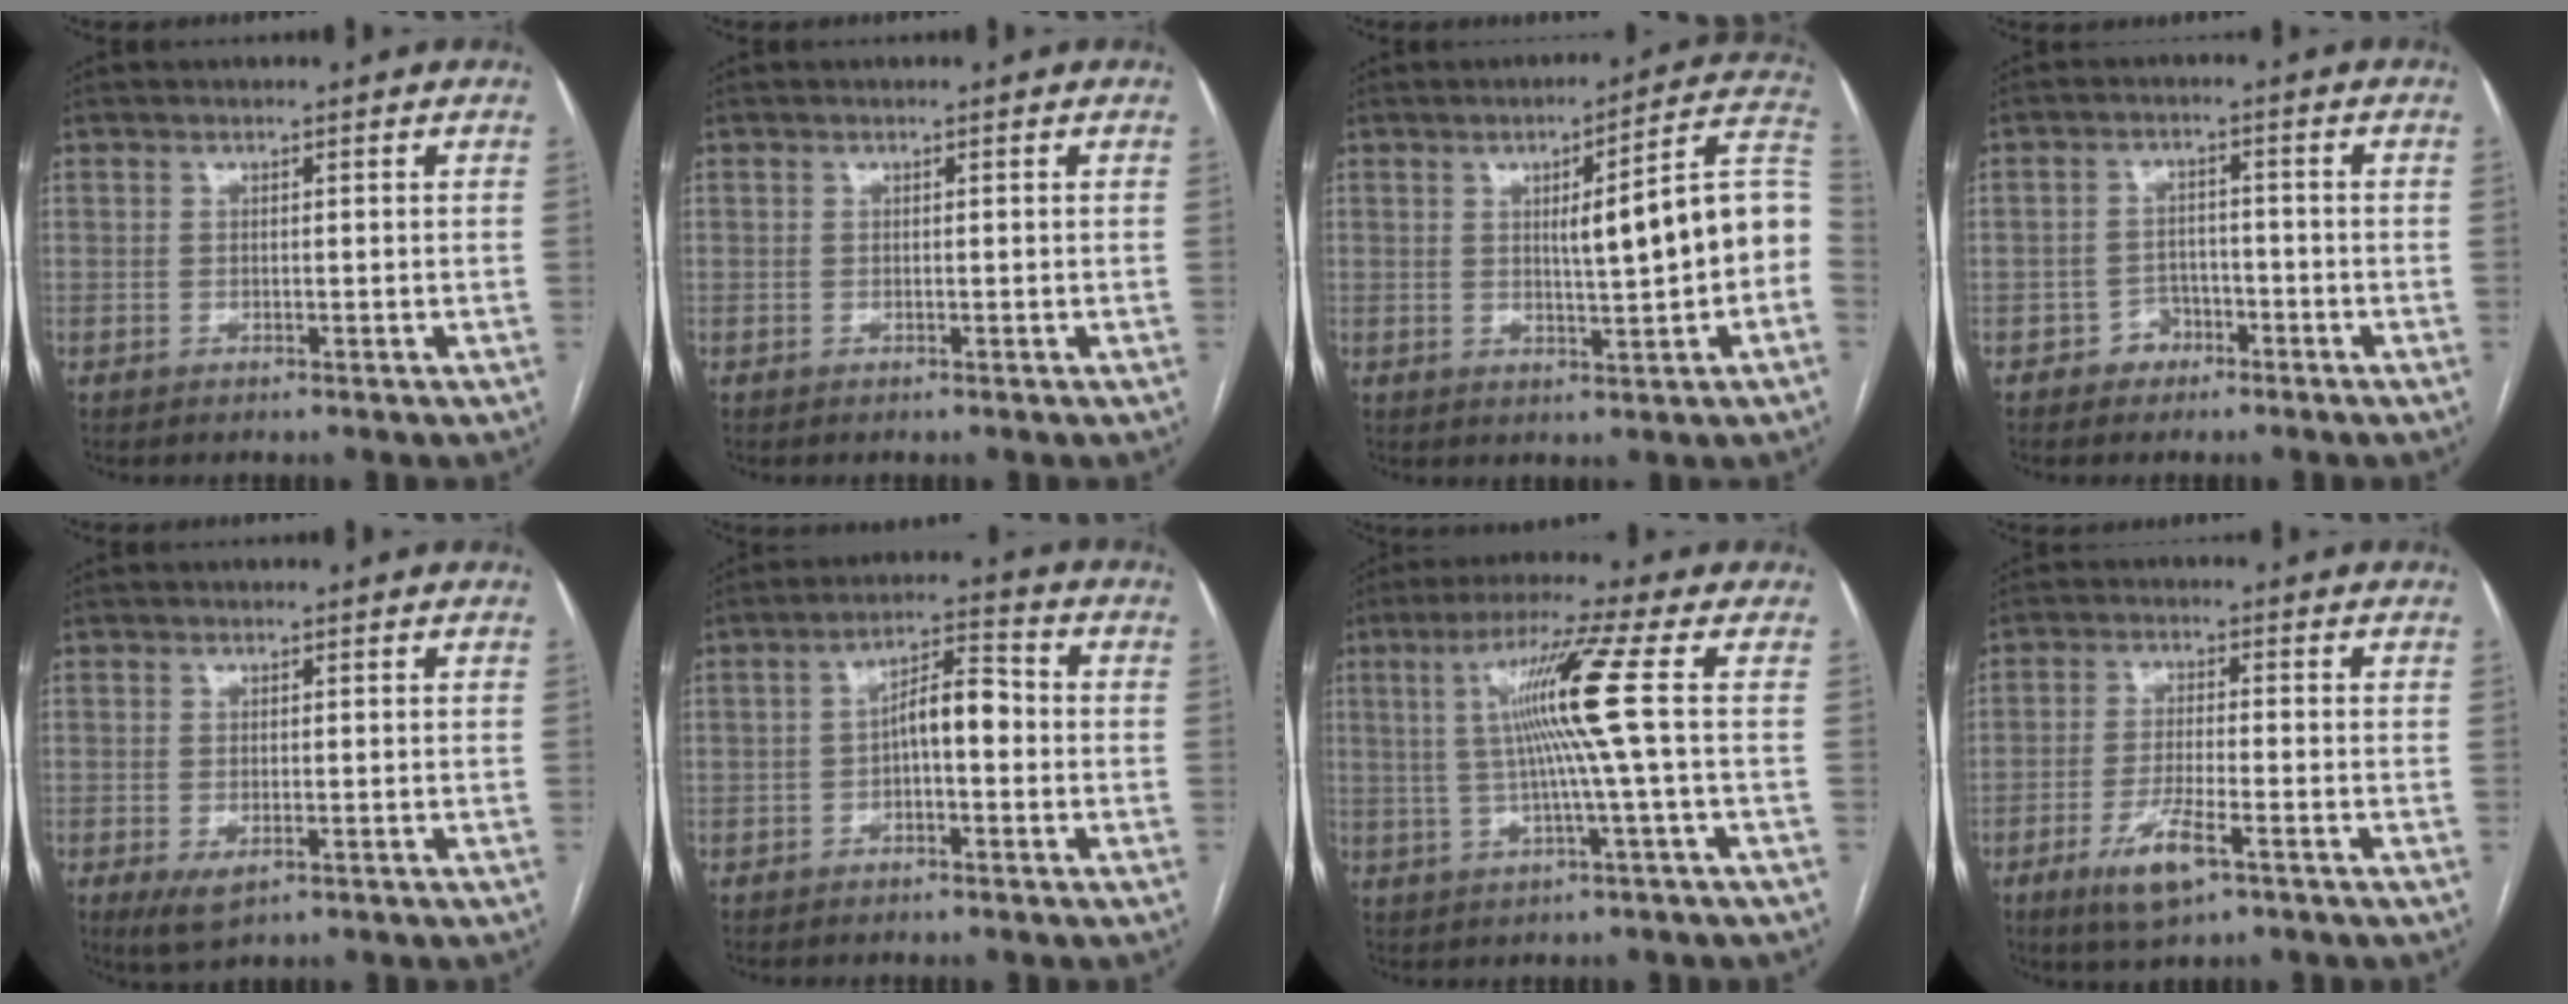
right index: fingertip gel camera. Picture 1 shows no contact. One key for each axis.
{"total": 0.0}
{"total": 12.5, "fx": -0.2, "fy": 1.1, "fz": 12.5, "tx": -0.159, "ty": 0.028, "tz": -0.003}
{"total": 3.4, "fx": -2.0, "fy": 2.6, "fz": 0.6, "tx": -0.002, "ty": 0.013, "tz": -0.032}
{"total": 3.4, "fx": -1.4, "fy": 1.4, "fz": 2.7, "tx": -0.052, "ty": -0.008, "tz": -0.014}
{"total": 6.1, "fx": -0.7, "fy": 2.1, "fz": 5.7, "tx": -0.097, "ty": 0.029, "tz": -0.013}
{"total": 9.9, "fx": 1.1, "fy": -2.2, "fz": 9.6, "tx": -0.172, "ty": 0.010, "tz": 0.025}
{"total": 7.1, "fx": -3.8, "fy": 1.3, "fz": 5.9, "tx": -0.117, "ty": -0.013, "tz": -0.063}